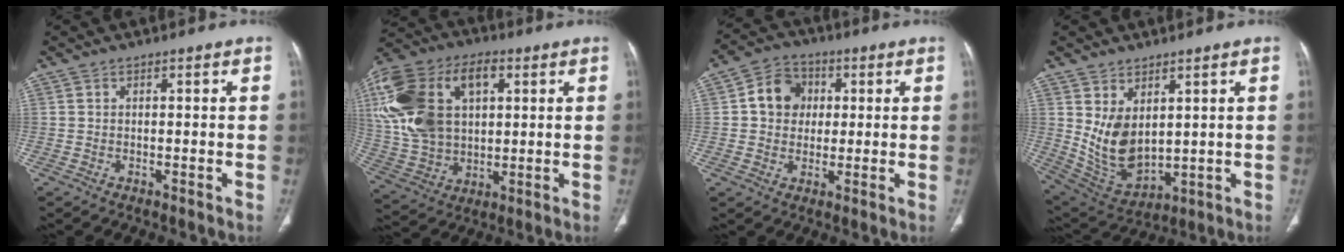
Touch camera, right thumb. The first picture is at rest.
{"total": 24.6, "force": [6.3, 15.9, 17.7], "torque": [-0.372, 0.017, 0.119]}
{"total": 8.4, "force": [1.3, 7.3, 4.0], "torque": [-0.038, 0.008, 0.013]}
{"total": 10.5, "force": [2.6, 6.4, 7.8], "torque": [-0.128, -0.025, 0.080]}